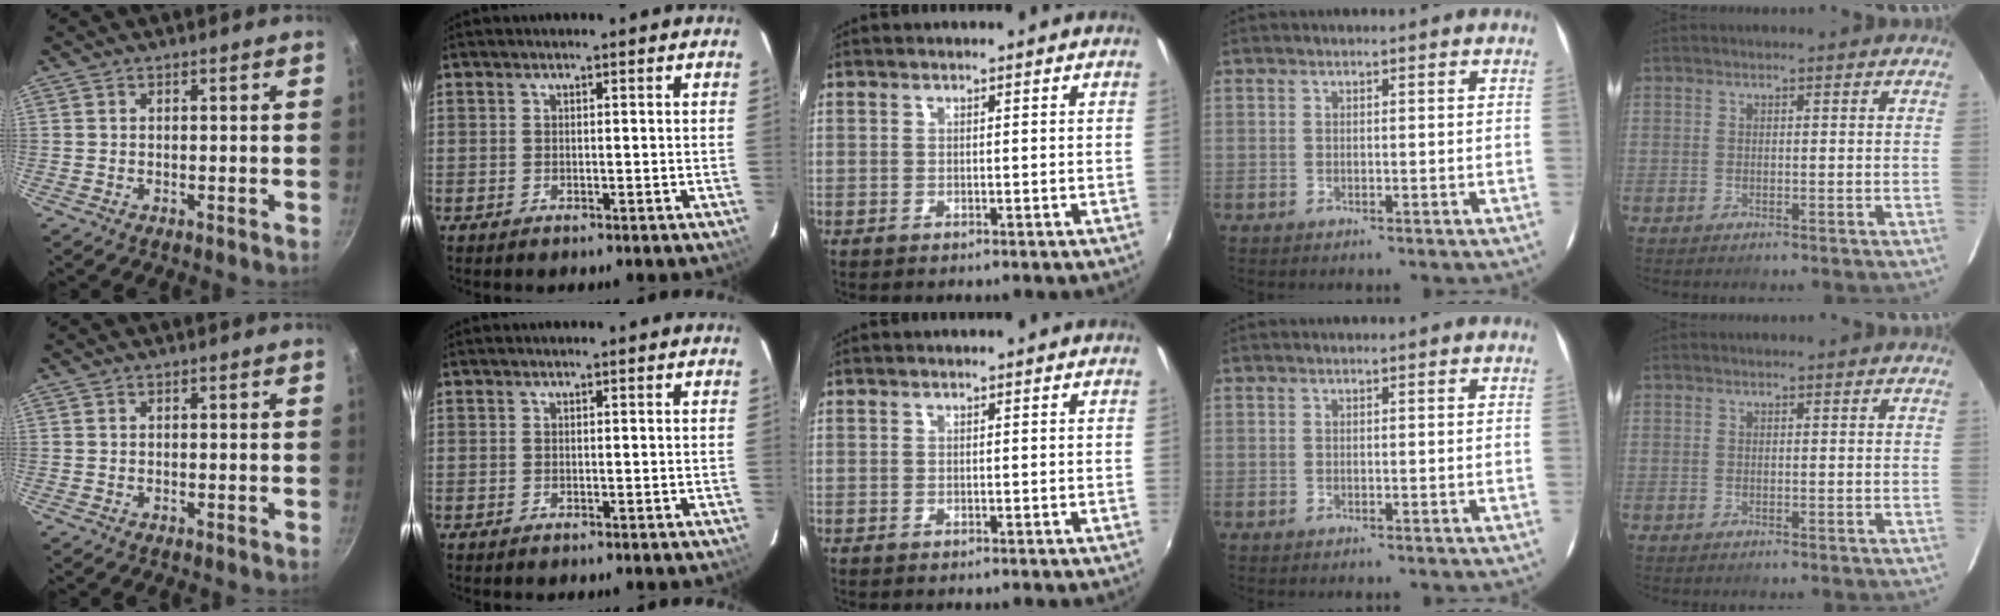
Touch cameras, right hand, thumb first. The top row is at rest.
{}